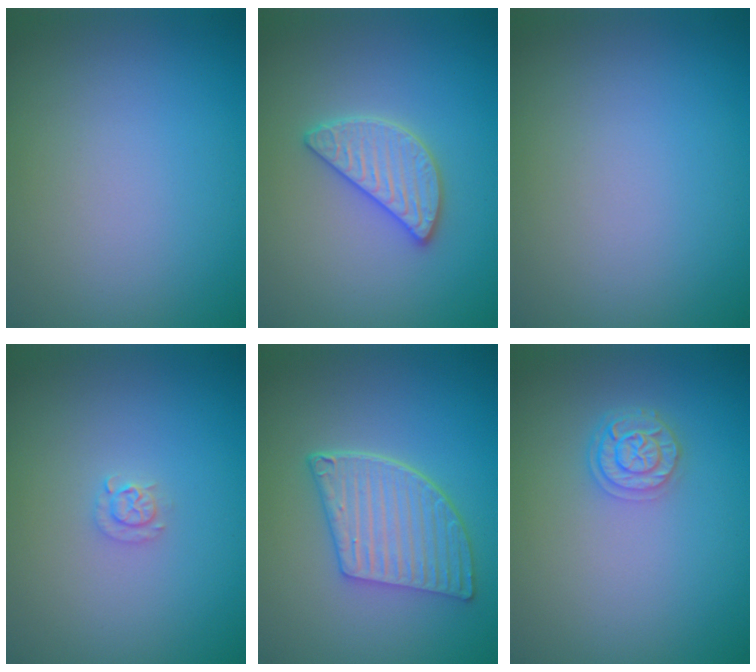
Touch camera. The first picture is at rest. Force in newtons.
{"total": 2.9, "press": 2.9, "slide": 0.3}
{"total": 0.0}
{"total": 1.1, "press": 1.1, "slide": 0.2}
{"total": 5.4, "press": 4.2, "slide": 3.3}
{"total": 2.3, "press": 1.9, "slide": 1.3}